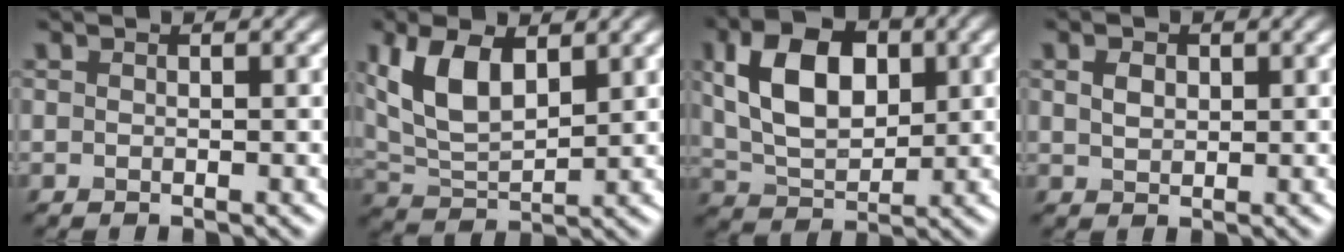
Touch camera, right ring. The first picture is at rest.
{"total": 7.2, "force": [2.8, 3.6, 5.6], "torque": [-0.123, 0.005, 0.054]}
{"total": 8.8, "force": [2.2, 5.3, 6.7], "torque": [-0.127, 0.013, 0.037]}
{"total": 1.7, "force": [0.6, 1.2, 1.1], "torque": [-0.021, 0.001, 0.011]}